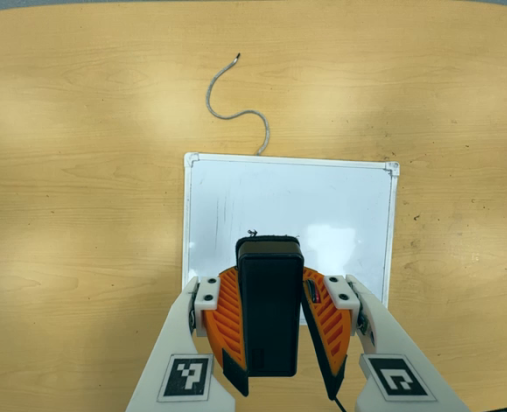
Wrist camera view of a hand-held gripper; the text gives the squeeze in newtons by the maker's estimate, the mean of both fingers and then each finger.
{"total": 8.0, "left": 7.4, "right": 8.7}